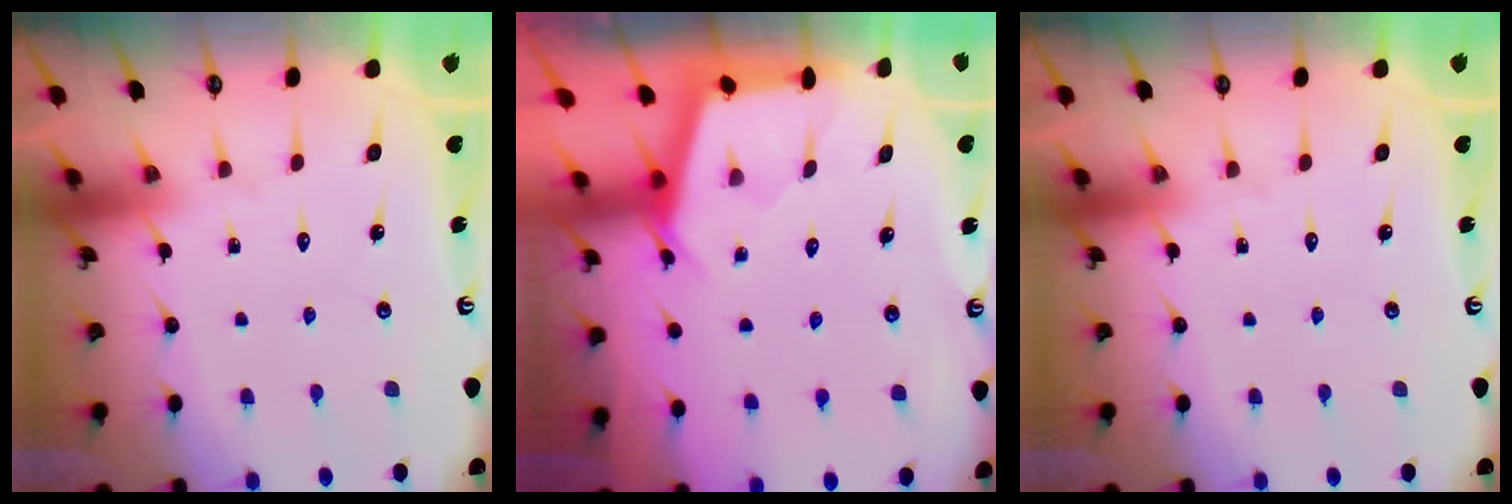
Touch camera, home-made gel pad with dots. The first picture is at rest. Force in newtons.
{"total": 2.5, "press": 2.5, "slide": 0.3}
{"total": 0.0}